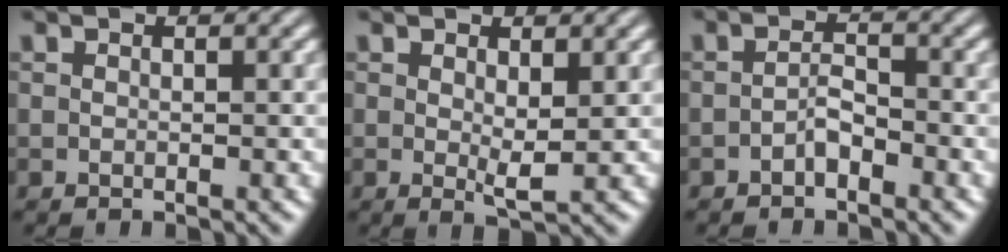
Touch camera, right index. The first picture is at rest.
{"total": 1.5, "force": [0.5, -0.5, 1.3], "torque": [-0.019, -0.016, 0.015]}
{"total": 1.6, "force": [-1.3, -0.1, 0.9], "torque": [-0.004, -0.009, -0.020]}